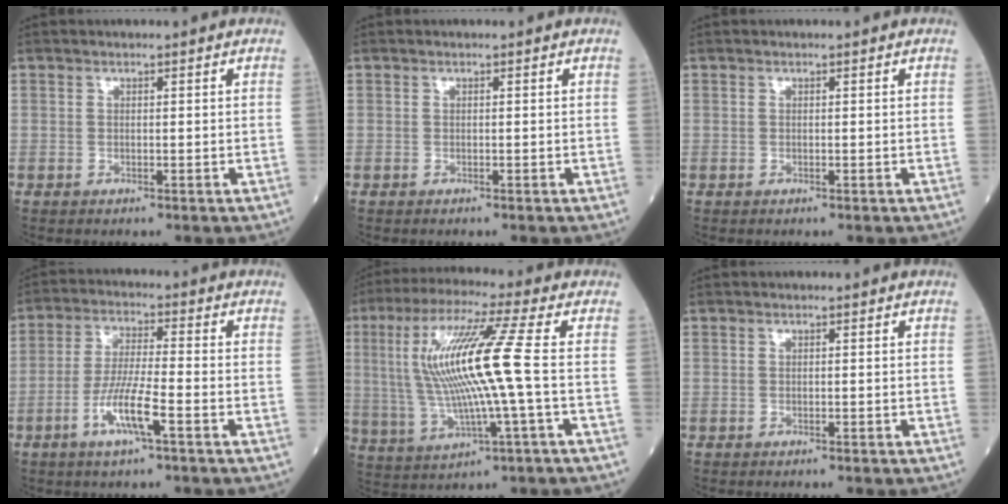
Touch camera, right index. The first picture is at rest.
{"total": 0.0}
{"total": 0.0}
{"total": 7.6, "force": [-3.3, 0.3, 6.8], "torque": [-0.139, -0.005, -0.063]}
{"total": 14.7, "force": [0.9, -0.3, 14.6], "torque": [-0.309, 0.013, 0.015]}
{"total": 0.9, "force": [-0.7, 0.0, 0.5], "torque": [-0.010, 0.000, -0.006]}